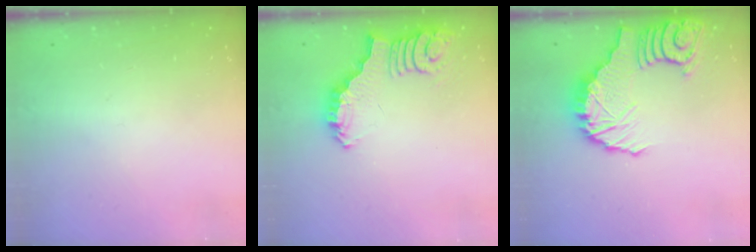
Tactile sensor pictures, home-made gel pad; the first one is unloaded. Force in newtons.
{"total": 2.5, "press": 2.5, "slide": 0.5}
{"total": 14.2, "press": 14.1, "slide": 2.0}